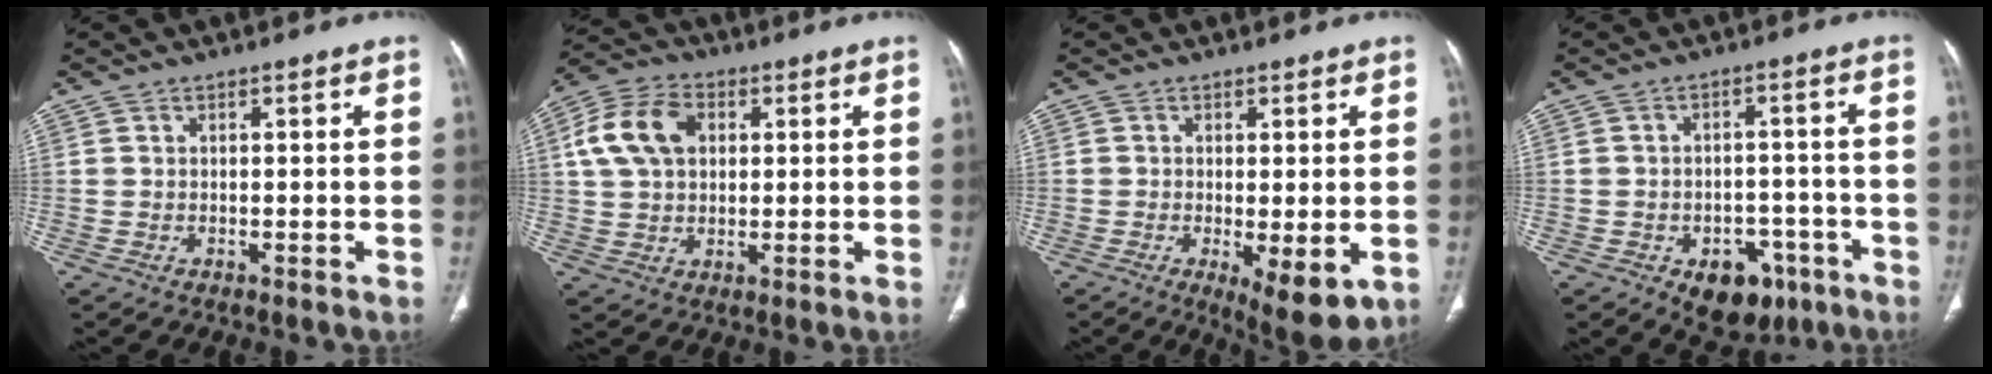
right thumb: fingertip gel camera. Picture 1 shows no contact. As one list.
[{"total": 11.5, "force": [2.8, 8.0, 7.7], "torque": [-0.138, 0.015, 0.046]}, {"total": 8.1, "force": [-2.1, 2.8, 7.3], "torque": [-0.109, -0.023, -0.027]}, {"total": 10.1, "force": [-5.1, 6.6, 5.6], "torque": [-0.041, 0.031, -0.061]}]